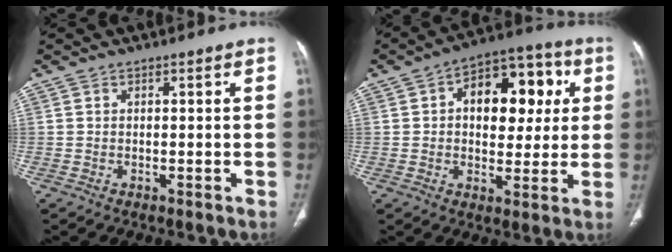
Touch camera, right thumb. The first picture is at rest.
{"total": 16.0, "force": [3.3, 9.9, 12.1], "torque": [-0.118, 0.020, 0.046]}